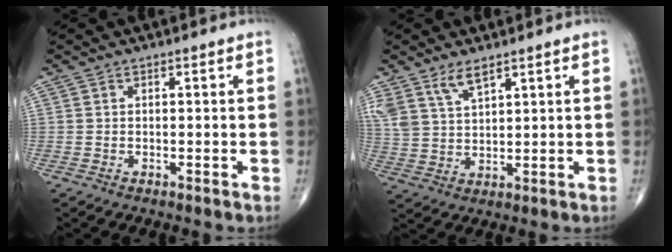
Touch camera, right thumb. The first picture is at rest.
{"total": 6.2, "force": [4.5, 2.3, 3.6], "torque": [-0.067, -0.019, 0.095]}